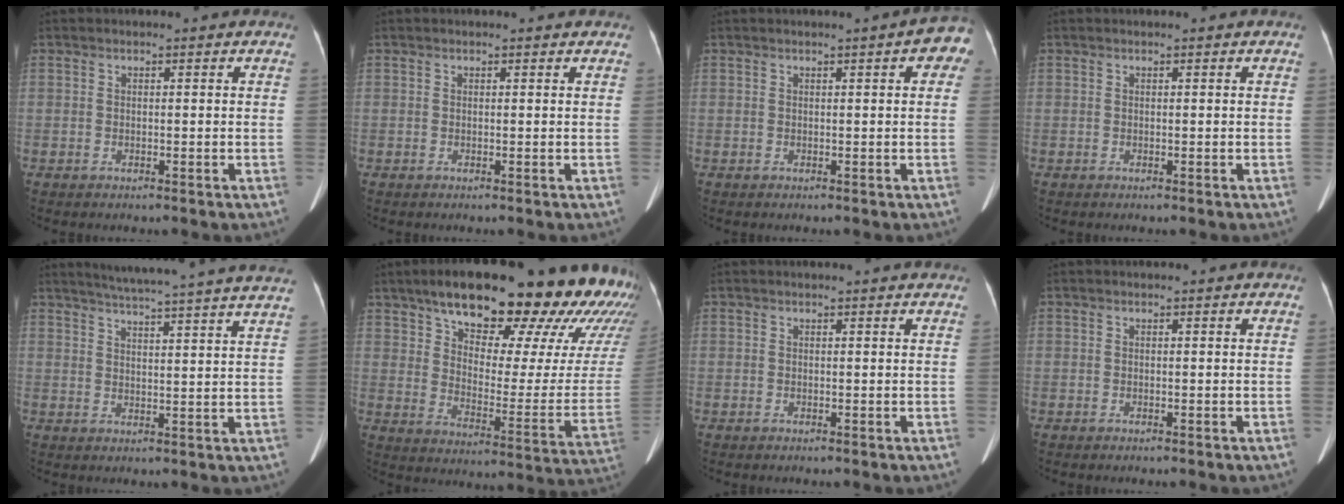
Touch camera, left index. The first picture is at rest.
{"total": 2.2, "force": [2.0, 0.4, 0.8], "torque": [-0.008, 0.002, 0.018]}
{"total": 5.1, "force": [2.2, 1.0, 4.5], "torque": [-0.043, 0.000, 0.019]}
{"total": 0.6, "force": [0.5, -0.1, 0.3], "torque": [0.001, 0.001, 0.010]}
{"total": 21.7, "force": [19.6, -1.1, 9.2], "torque": [-0.146, -0.041, 0.243]}
{"total": 31.0, "force": [24.3, 7.4, 17.8], "torque": [-0.220, -0.046, 0.305]}
{"total": 3.4, "force": [3.1, 0.3, 1.2], "torque": [-0.014, 0.001, 0.027]}
{"total": 0.0}